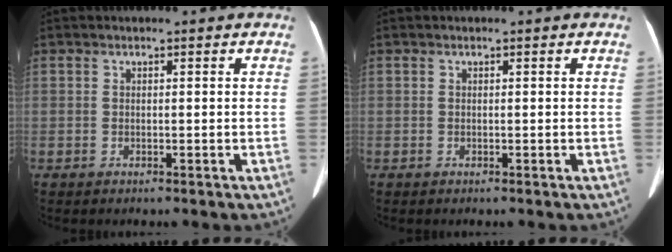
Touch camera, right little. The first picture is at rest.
{"total": 0.0}